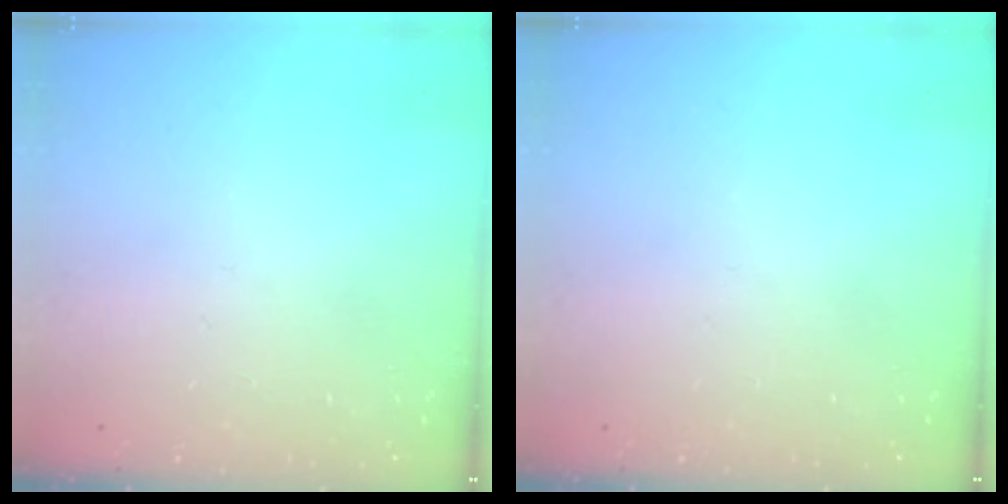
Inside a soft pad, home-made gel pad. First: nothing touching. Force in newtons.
{"total": 0.0}